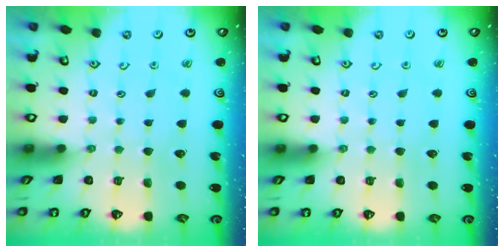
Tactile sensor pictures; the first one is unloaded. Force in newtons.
{"total": 0.0}